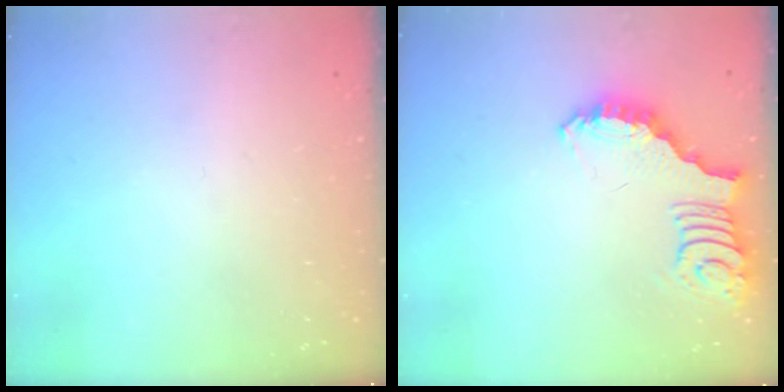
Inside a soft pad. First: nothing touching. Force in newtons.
{"total": 2.4, "press": 2.4, "slide": 0.5}